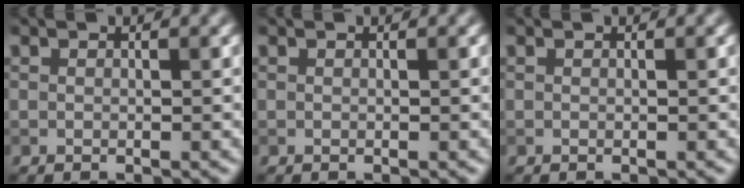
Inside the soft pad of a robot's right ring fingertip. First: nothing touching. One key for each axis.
{"total": 0.0}
{"total": 0.0}